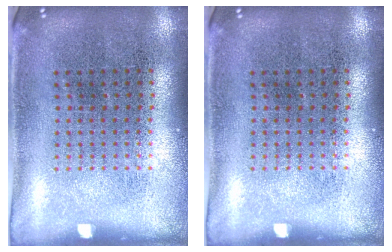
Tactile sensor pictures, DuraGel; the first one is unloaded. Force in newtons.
{"total": 0.0}